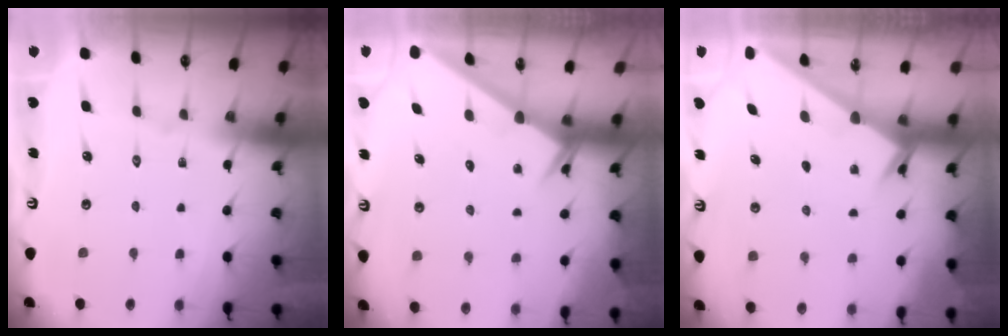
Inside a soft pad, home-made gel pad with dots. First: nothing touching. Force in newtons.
{"total": 2.6, "press": 2.6, "slide": 0.0}
{"total": 2.3, "press": 2.2, "slide": 0.2}